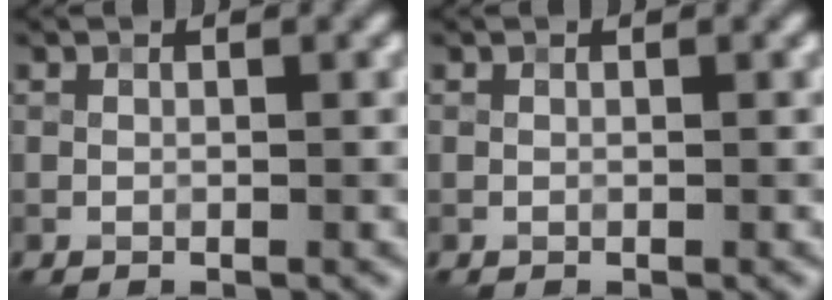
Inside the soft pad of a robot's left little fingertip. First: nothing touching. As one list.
[{"total": 0.0}]